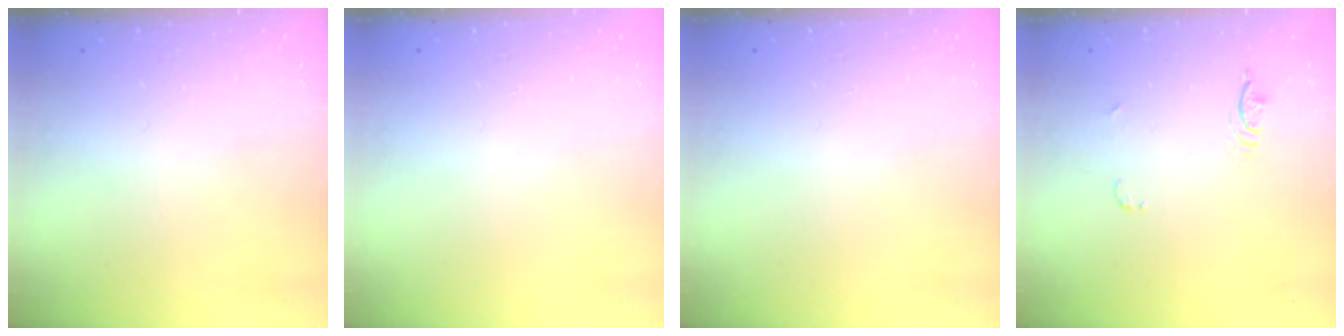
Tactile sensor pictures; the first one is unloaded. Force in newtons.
{"total": 0.0}
{"total": 0.0}
{"total": 3.9, "press": 3.5, "slide": 1.7}